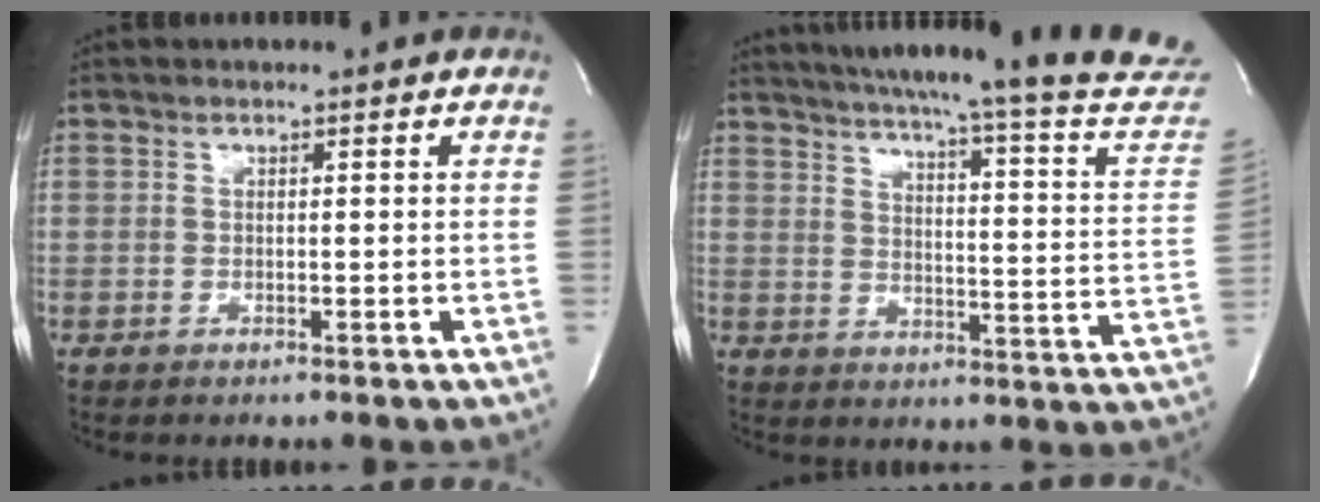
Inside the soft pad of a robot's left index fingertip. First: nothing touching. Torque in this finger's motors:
{"motor_torque": [0.04, -0.06, 0.27, 0.05]}